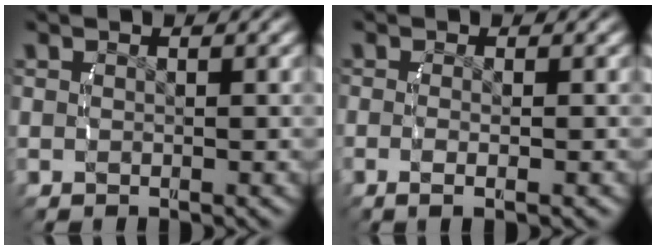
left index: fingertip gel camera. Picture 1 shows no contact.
{"total": 2.2, "force": [-1.1, 0.4, 1.8], "torque": [-0.048, -0.010, -0.014]}